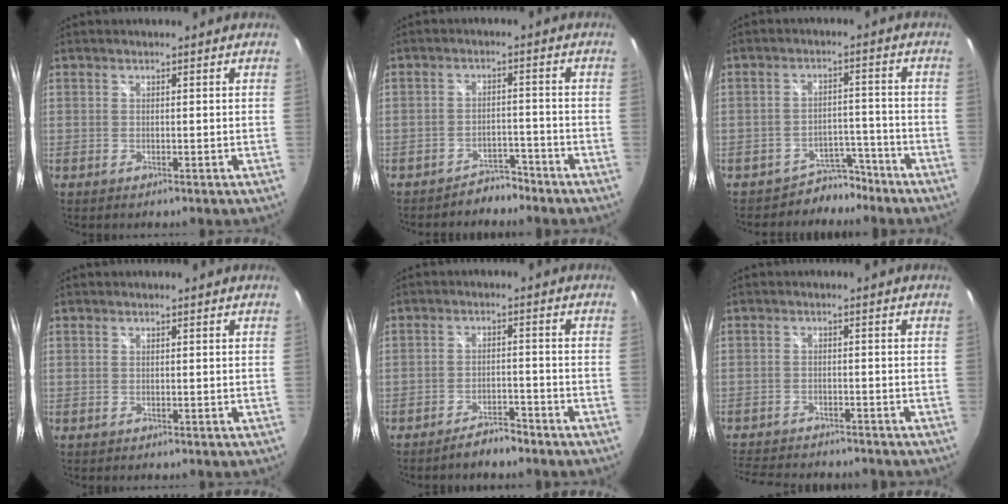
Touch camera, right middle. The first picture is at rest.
{"total": 4.2, "force": [-3.9, 1.6, 0.3], "torque": [-0.012, 0.009, -0.056]}
{"total": 5.6, "force": [-4.8, 3.0, 0.0], "torque": [0.002, 0.024, -0.071]}
{"total": 0.0}
{"total": 4.4, "force": [-3.9, 1.1, 1.6], "torque": [-0.044, 0.003, -0.060]}
{"total": 11.0, "force": [-9.9, 2.8, 3.8], "torque": [-0.098, -0.013, -0.157]}